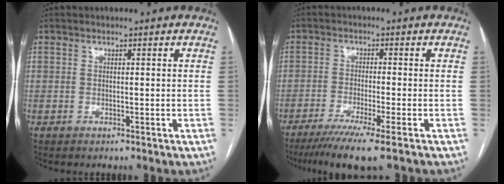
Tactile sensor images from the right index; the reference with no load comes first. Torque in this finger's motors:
{"motor_torque": [1.49, -0.63, 0.11, 0.04]}